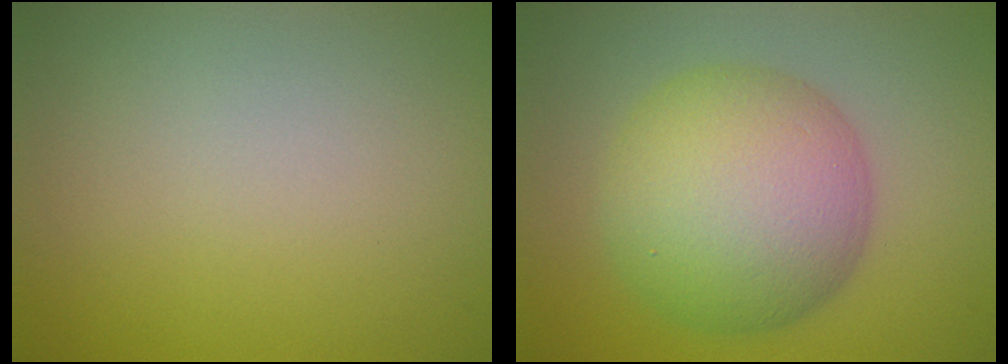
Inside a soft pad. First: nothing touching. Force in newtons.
{"total": 10.2, "press": 10.2, "slide": 0.2}